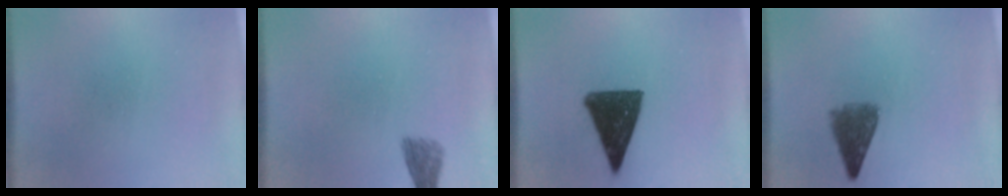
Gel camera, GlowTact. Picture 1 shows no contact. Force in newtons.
{"total": 2.4}
{"total": 12.9}
{"total": 5.1}